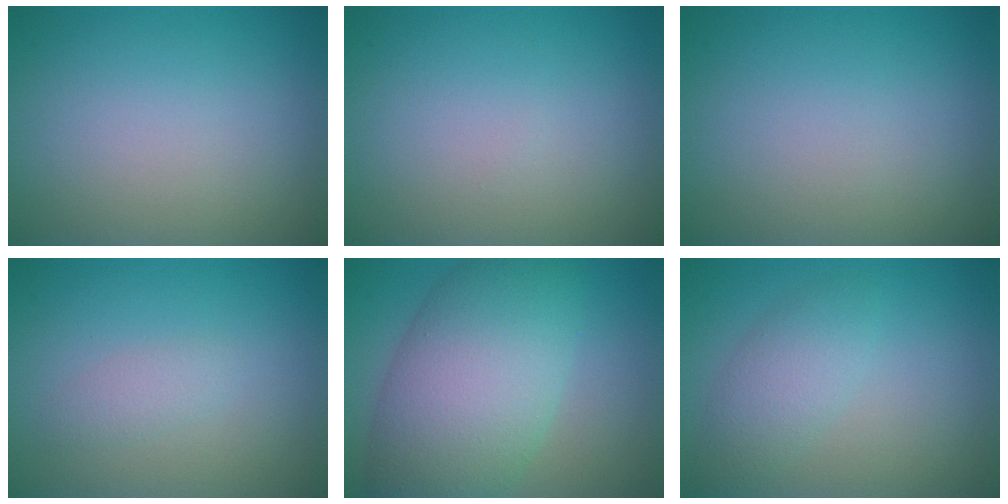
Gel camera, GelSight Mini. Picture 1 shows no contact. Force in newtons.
{"total": 0.0}
{"total": 0.0}
{"total": 1.3, "press": 1.3, "slide": 0.1}
{"total": 10.6, "press": 10.6, "slide": 0.3}
{"total": 2.9, "press": 2.9, "slide": 0.2}